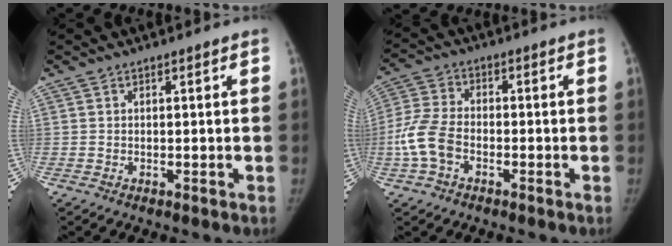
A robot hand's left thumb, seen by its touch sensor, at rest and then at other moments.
{"total": 8.5, "force": [-2.8, 5.4, 5.9], "torque": [-0.129, 0.021, -0.062]}